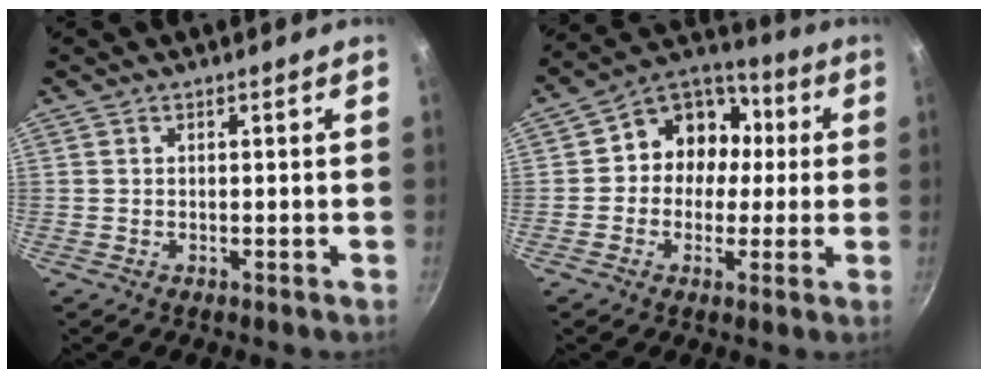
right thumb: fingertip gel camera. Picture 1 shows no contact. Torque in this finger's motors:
{"motor_torque": [-0.11, 0.49, 0.07, 0.12, 0.01]}